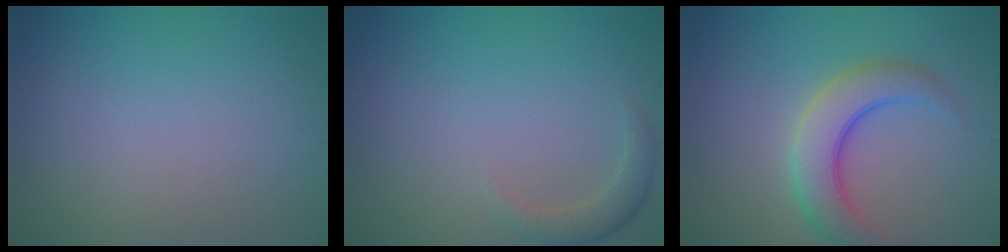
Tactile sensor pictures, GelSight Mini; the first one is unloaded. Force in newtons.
{"total": 1.9, "press": 1.9, "slide": 0.3}
{"total": 5.2, "press": 5.2, "slide": 0.3}